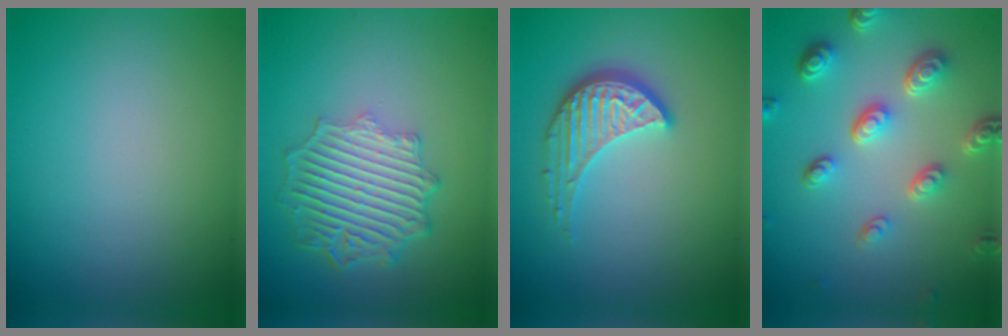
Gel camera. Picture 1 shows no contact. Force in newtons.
{"total": 6.2, "press": 4.7, "slide": 4.1}
{"total": 3.8, "press": 3.1, "slide": 2.2}
{"total": 5.2, "press": 3.9, "slide": 3.5}